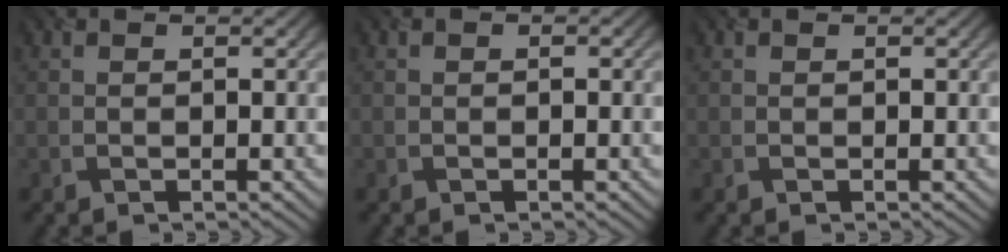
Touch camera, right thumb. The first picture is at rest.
{"total": 0.0}
{"total": 0.0}